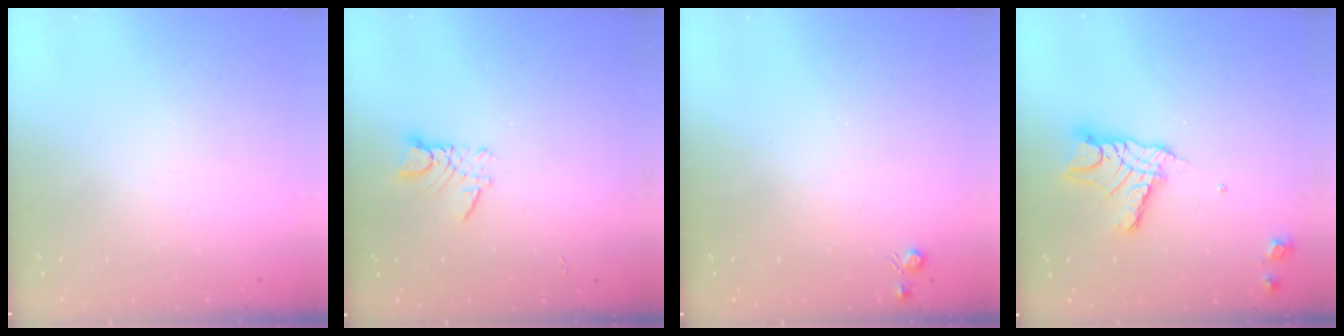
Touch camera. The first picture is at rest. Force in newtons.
{"total": 4.9, "press": 4.9, "slide": 0.4}
{"total": 4.0, "press": 3.9, "slide": 0.7}
{"total": 12.0, "press": 11.9, "slide": 1.0}